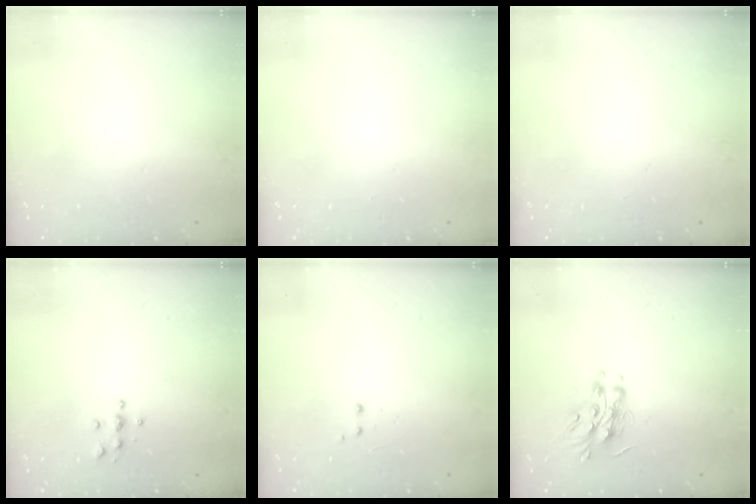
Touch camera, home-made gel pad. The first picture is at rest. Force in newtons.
{"total": 0.0}
{"total": 0.0}
{"total": 3.9, "press": 3.9, "slide": 0.5}
{"total": 2.0, "press": 1.8, "slide": 0.9}
{"total": 11.1, "press": 11.1, "slide": 0.2}